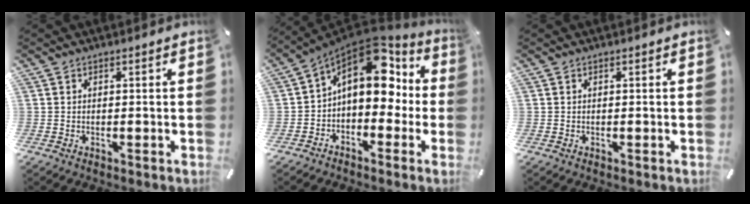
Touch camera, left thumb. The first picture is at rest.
{"total": 15.2, "force": [4.1, 9.6, 11.1], "torque": [-0.165, -0.024, 0.065]}
{"total": 0.0}